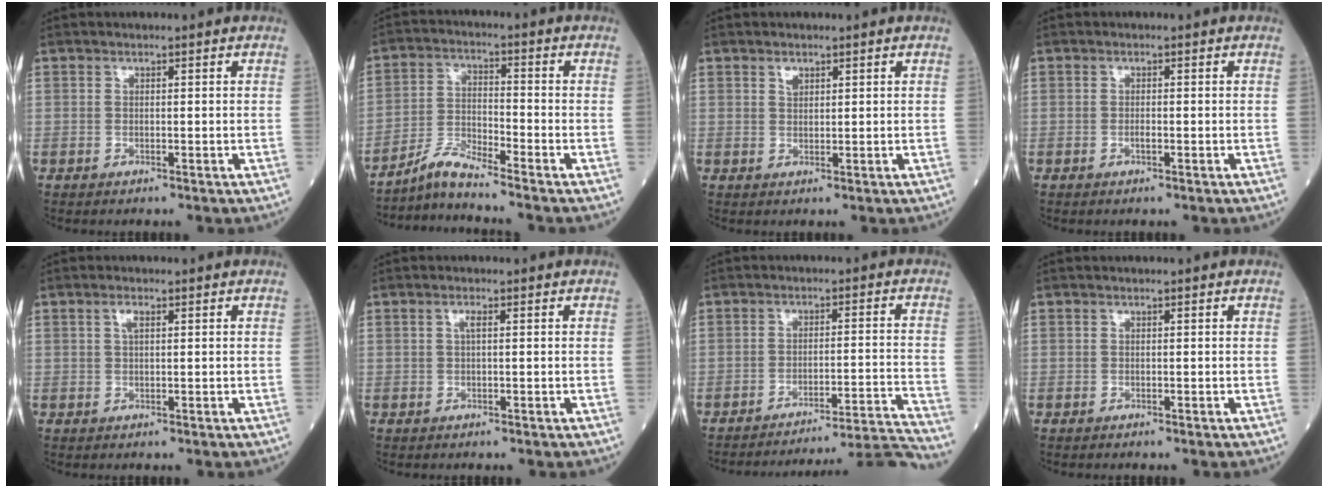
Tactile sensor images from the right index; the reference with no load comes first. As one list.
[{"total": 5.0, "force": [-4.8, -1.0, 1.3], "torque": [-0.036, -0.017, -0.092]}, {"total": 1.3, "force": [0.8, 0.8, 0.7], "torque": [-0.009, -0.001, 0.014]}, {"total": 0.9, "force": [-0.4, 0.1, 0.8], "torque": [-0.018, 0.000, -0.007]}, {"total": 1.4, "force": [0.6, 0.4, 1.2], "torque": [-0.025, 0.004, 0.010]}, {"total": 1.1, "force": [0.3, 0.2, 1.0], "torque": [-0.022, 0.003, 0.003]}, {"total": 16.7, "force": [-16.0, -4.0, 2.1], "torque": [0.000, -0.007, -0.217]}, {"total": 0.0}]